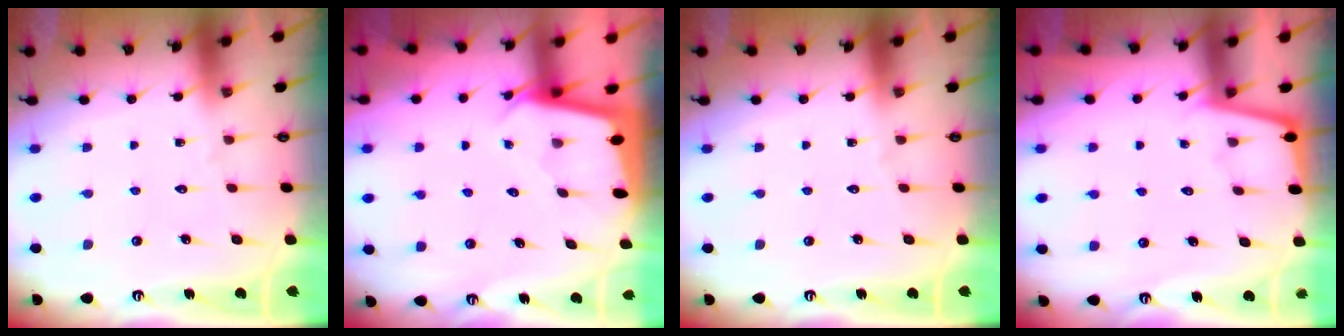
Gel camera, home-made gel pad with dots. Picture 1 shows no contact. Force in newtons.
{"total": 2.0, "press": 2.0, "slide": 0.1}
{"total": 0.0}
{"total": 1.7, "press": 1.7, "slide": 0.3}